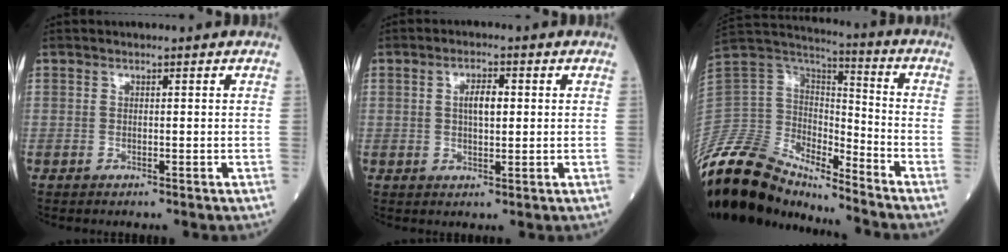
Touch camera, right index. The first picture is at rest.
{"total": 3.6, "force": [0.6, 1.2, 3.3], "torque": [-0.058, 0.004, 0.010]}
{"total": 17.5, "force": [-15.6, 5.5, 5.5], "torque": [-0.111, 0.049, -0.294]}